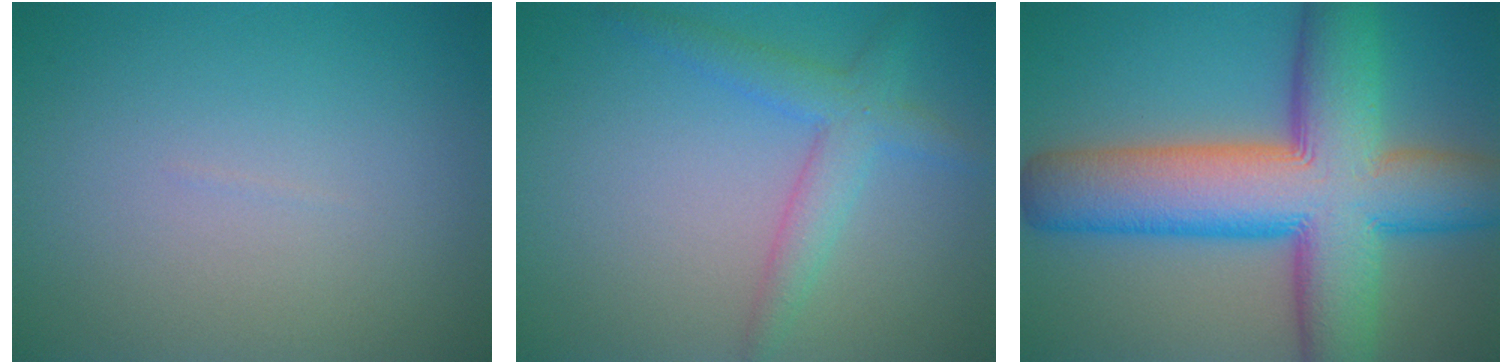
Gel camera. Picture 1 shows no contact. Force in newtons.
{"total": 3.2, "press": 3.2, "slide": 0.1}
{"total": 14.3, "press": 14.3, "slide": 0.6}